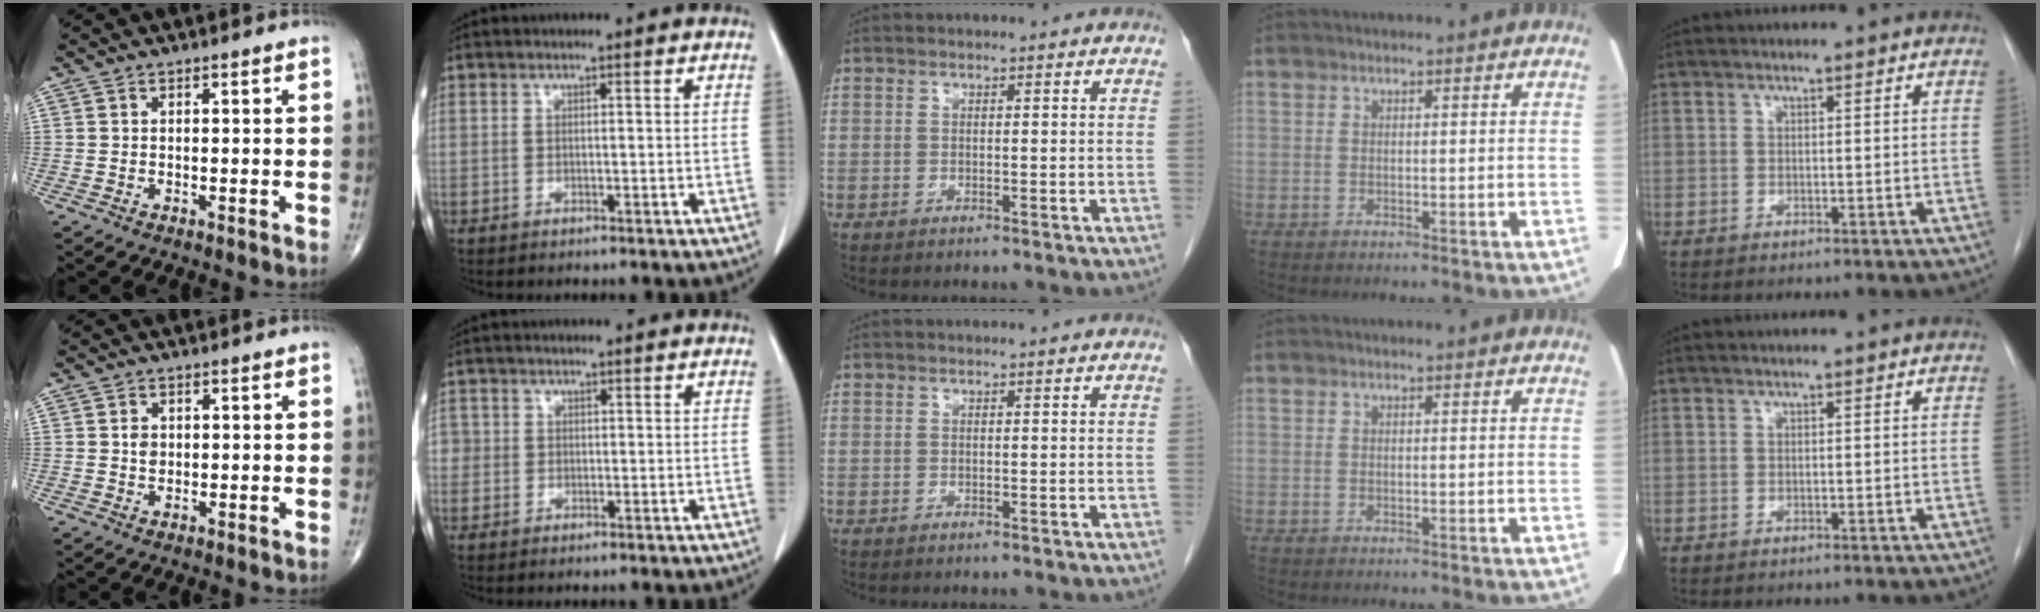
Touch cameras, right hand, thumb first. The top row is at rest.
{"thumb": {"total": 1.8, "force": [0.2, 1.5, 1.1], "torque": [-0.012, 0.001, 0.004]}, "index": {"total": 2.1, "force": [0.0, 2.1, 0.1], "torque": [0.011, 0.006, -0.003]}}